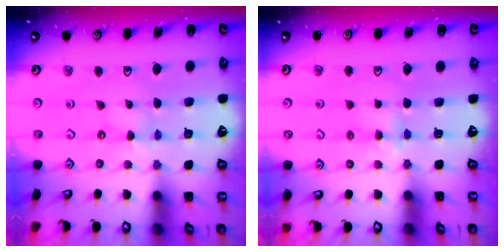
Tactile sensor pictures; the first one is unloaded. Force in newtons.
{"total": 3.9, "press": 3.8, "slide": 0.6}